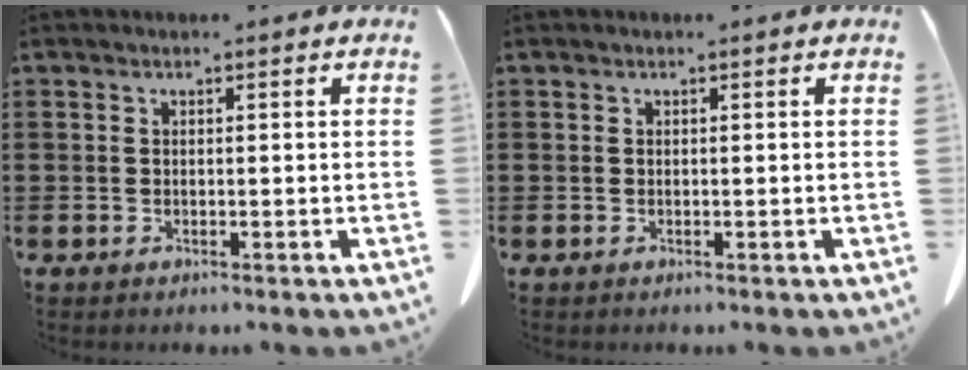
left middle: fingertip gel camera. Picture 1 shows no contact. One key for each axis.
{"total": 0.0}